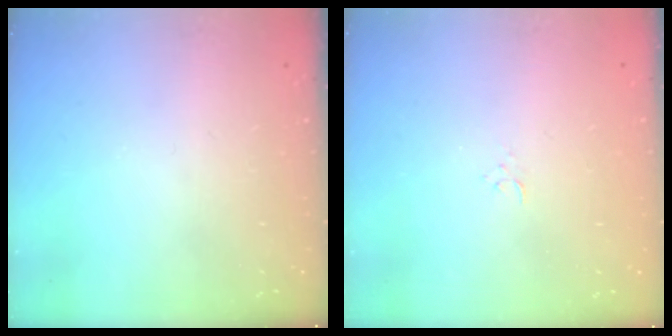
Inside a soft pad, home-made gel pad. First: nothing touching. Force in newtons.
{"total": 2.4, "press": 2.4, "slide": 0.3}